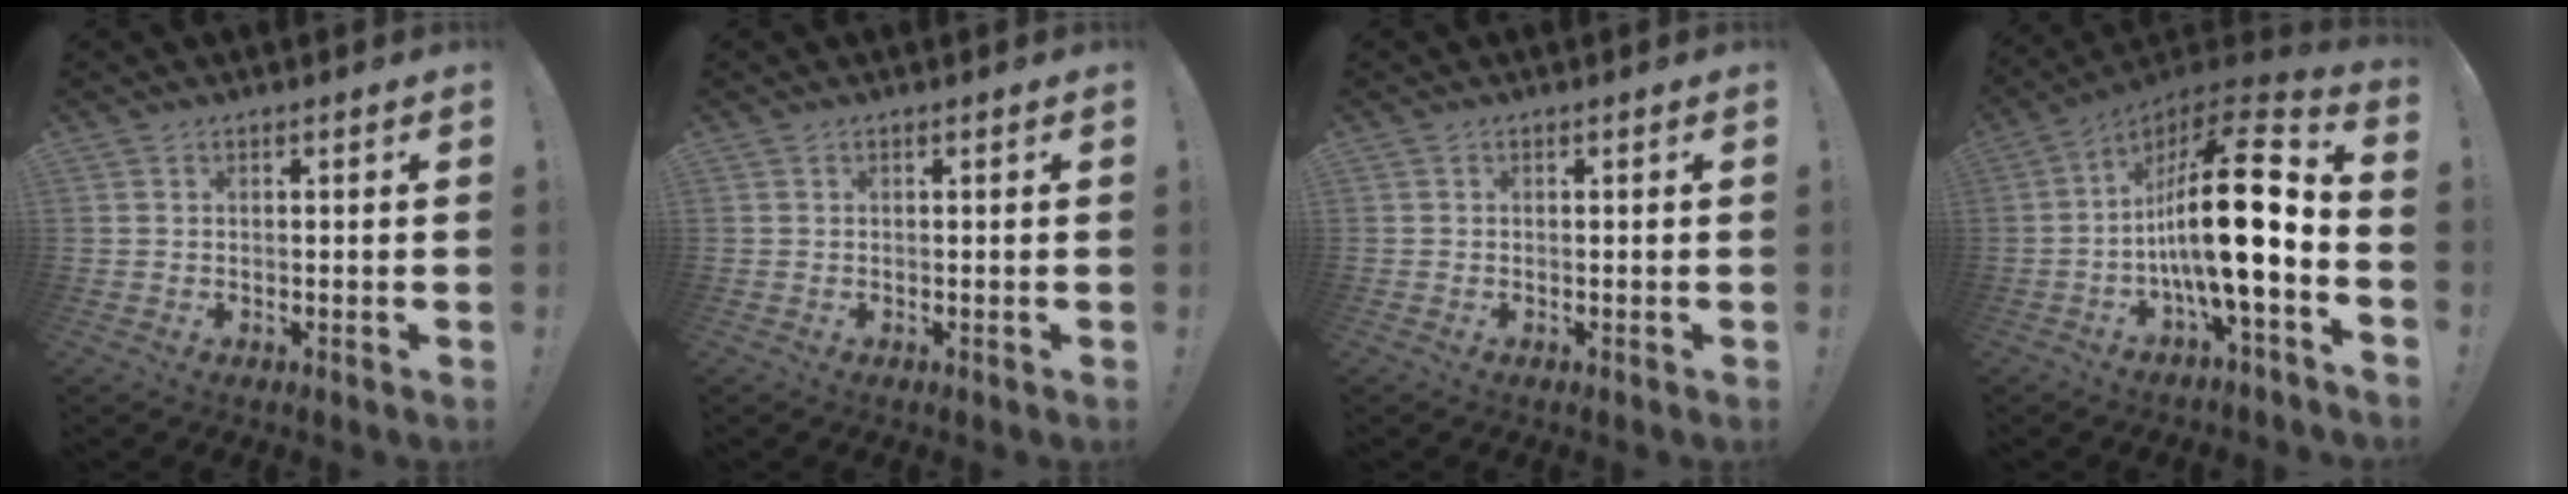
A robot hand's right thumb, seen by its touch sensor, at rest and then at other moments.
{"total": 0.0}
{"total": 0.0}
{"total": 23.5, "force": [-2.3, 5.8, 22.7], "torque": [-0.370, -0.001, -0.045]}